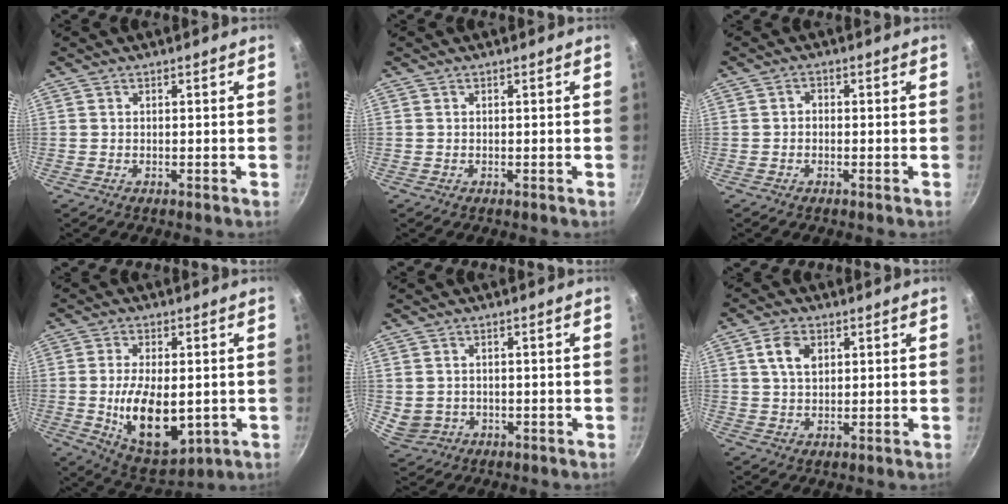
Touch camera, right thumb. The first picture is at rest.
{"total": 0.0}
{"total": 1.3, "force": [-0.3, 1.1, 0.7], "torque": [-0.009, 0.008, -0.007]}
{"total": 14.2, "force": [-1.5, 7.5, 11.9], "torque": [-0.187, -0.010, -0.007]}
{"total": 4.2, "force": [-0.3, 3.6, 2.0], "torque": [-0.033, 0.003, 0.010]}
{"total": 5.7, "force": [2.0, 3.6, 3.9], "torque": [-0.062, -0.003, 0.036]}